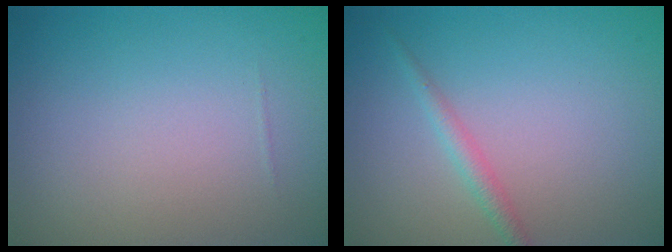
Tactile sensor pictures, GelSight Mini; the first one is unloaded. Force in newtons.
{"total": 1.4, "press": 1.4, "slide": 0.0}